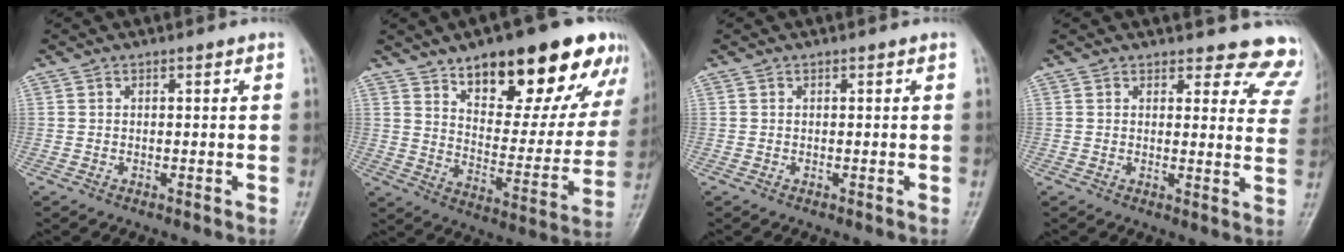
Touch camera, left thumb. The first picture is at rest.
{"total": 24.6, "force": [15.3, 10.1, 16.3], "torque": [-0.166, -0.051, 0.223]}
{"total": 0.0}
{"total": 12.1, "force": [11.4, 4.0, 0.6], "torque": [0.056, -0.091, 0.090]}